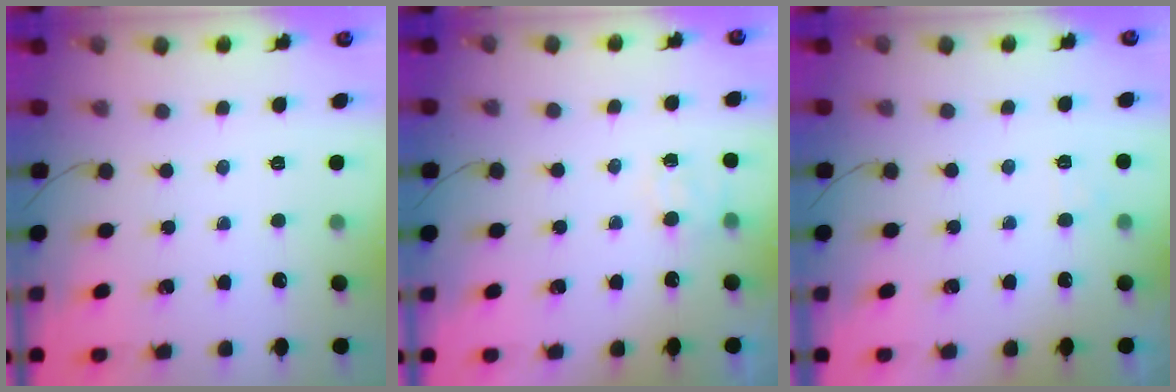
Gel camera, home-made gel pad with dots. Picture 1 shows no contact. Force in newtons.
{"total": 5.2, "press": 5.0, "slide": 1.4}
{"total": 3.1, "press": 2.9, "slide": 1.0}